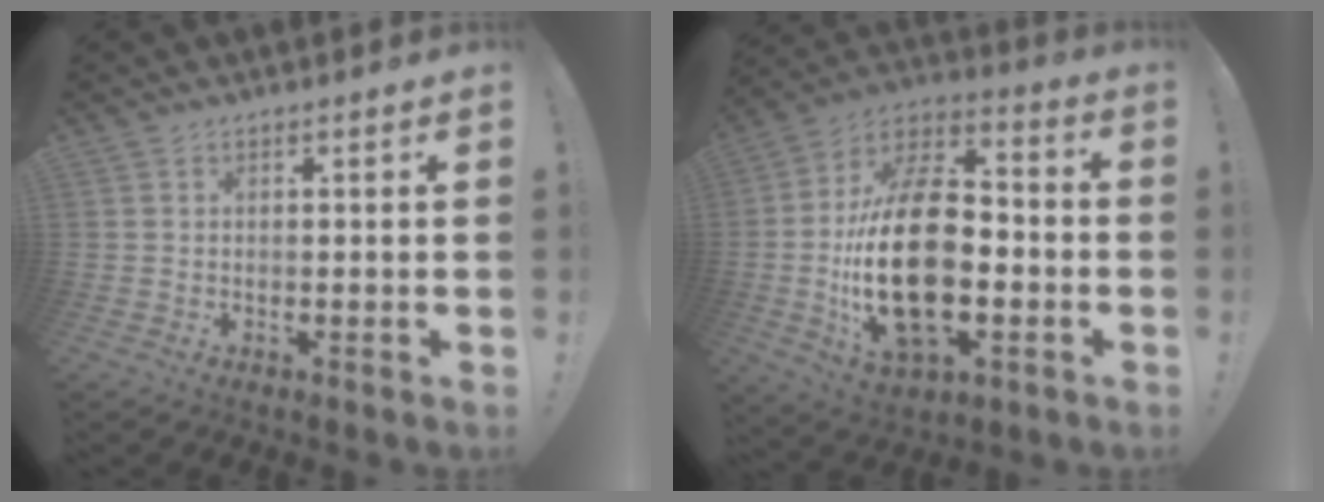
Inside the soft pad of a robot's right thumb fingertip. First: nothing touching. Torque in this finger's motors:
{"motor_torque": [0.69, 1.67, 2.66, -0.11, 0.87]}